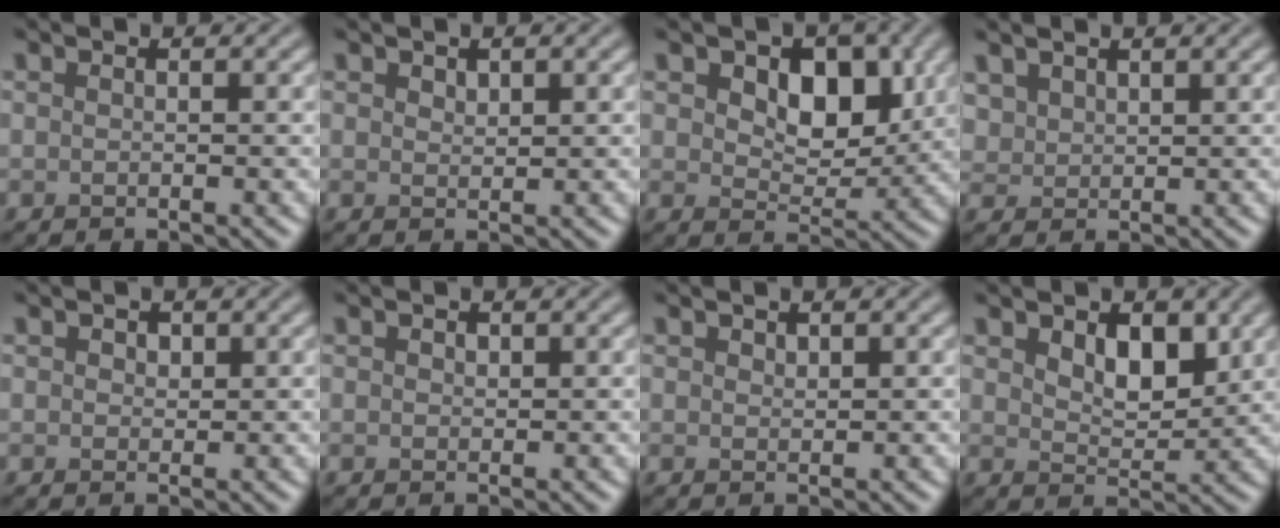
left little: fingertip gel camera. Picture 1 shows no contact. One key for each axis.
{"total": 0.9, "fx": 0.6, "fy": 0.5, "fz": 0.5, "tx": -0.010, "ty": -0.001, "tz": 0.011}
{"total": 5.7, "fx": 1.7, "fy": 3.6, "fz": 4.1, "tx": -0.065, "ty": -0.013, "tz": 0.015}
{"total": 2.0, "fx": 1.4, "fy": 1.2, "fz": 0.8, "tx": -0.029, "ty": -0.004, "tz": 0.037}
{"total": 1.3, "fx": 0.5, "fy": 1.0, "fz": 0.6, "tx": -0.013, "ty": 0.002, "tz": 0.003}
{"total": 0.5, "fx": 0.3, "fy": 0.4, "fz": 0.2, "tx": -0.005, "ty": -0.001, "tz": 0.003}
{"total": 0.6, "fx": 0.4, "fy": 0.3, "fz": 0.3, "tx": -0.007, "ty": -0.001, "tz": 0.006}
{"total": 3.6, "fx": 1.3, "fy": 2.1, "fz": 2.6, "tx": -0.052, "ty": -0.010, "tz": 0.019}